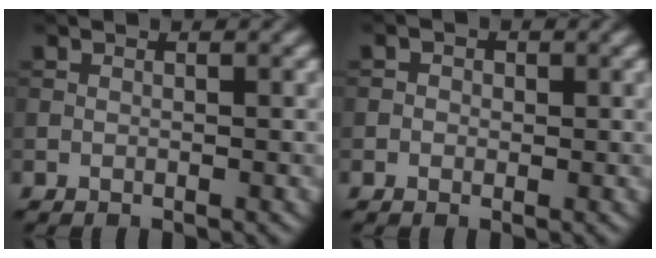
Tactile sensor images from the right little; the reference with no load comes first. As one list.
[{"total": 1.1, "force": [0.1, 1.0, 0.4], "torque": [-0.002, -0.001, -0.007]}]